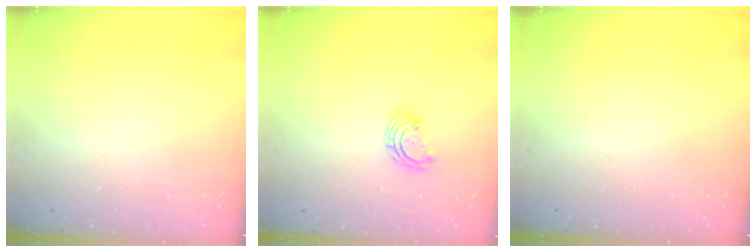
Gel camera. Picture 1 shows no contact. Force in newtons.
{"total": 2.9, "press": 2.9, "slide": 0.1}
{"total": 0.0}